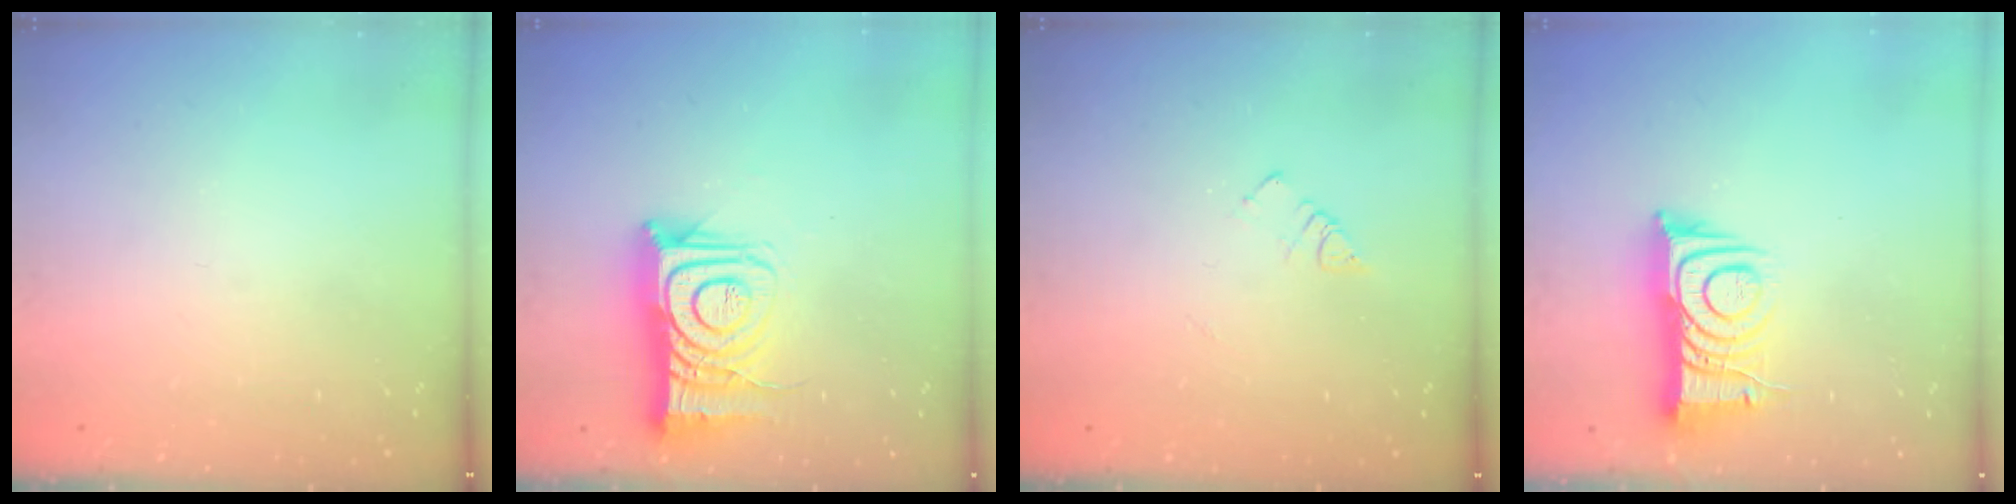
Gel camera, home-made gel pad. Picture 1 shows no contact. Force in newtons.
{"total": 13.6, "press": 13.6, "slide": 1.0}
{"total": 4.0, "press": 4.0, "slide": 0.4}
{"total": 9.9, "press": 9.9, "slide": 1.0}